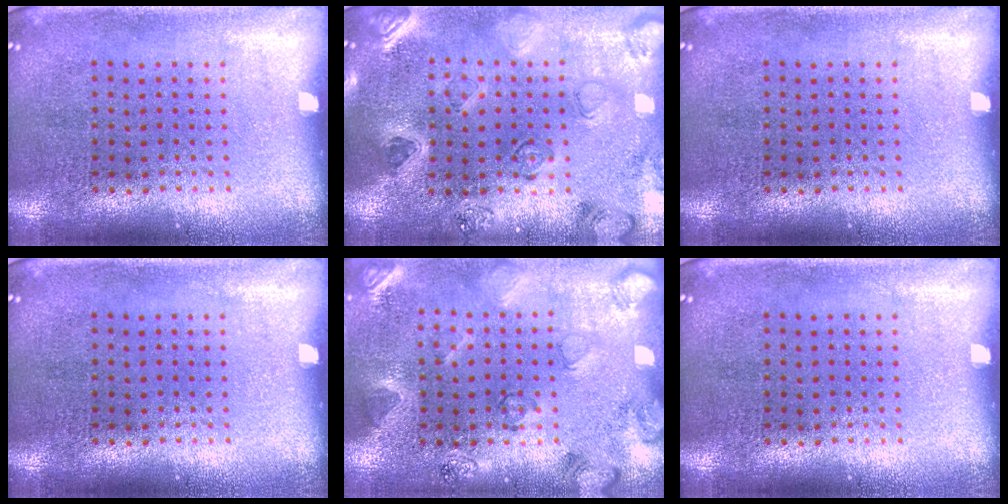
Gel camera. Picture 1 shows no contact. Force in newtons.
{"total": 1.1, "press": 1.1, "slide": 0.2}
{"total": 0.0}
{"total": 0.0}
{"total": 2.1, "press": 2.0, "slide": 0.7}
{"total": 0.0}